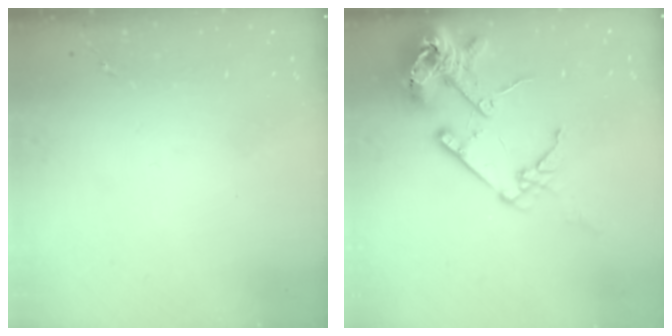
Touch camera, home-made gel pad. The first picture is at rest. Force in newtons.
{"total": 17.6, "press": 17.4, "slide": 2.3}